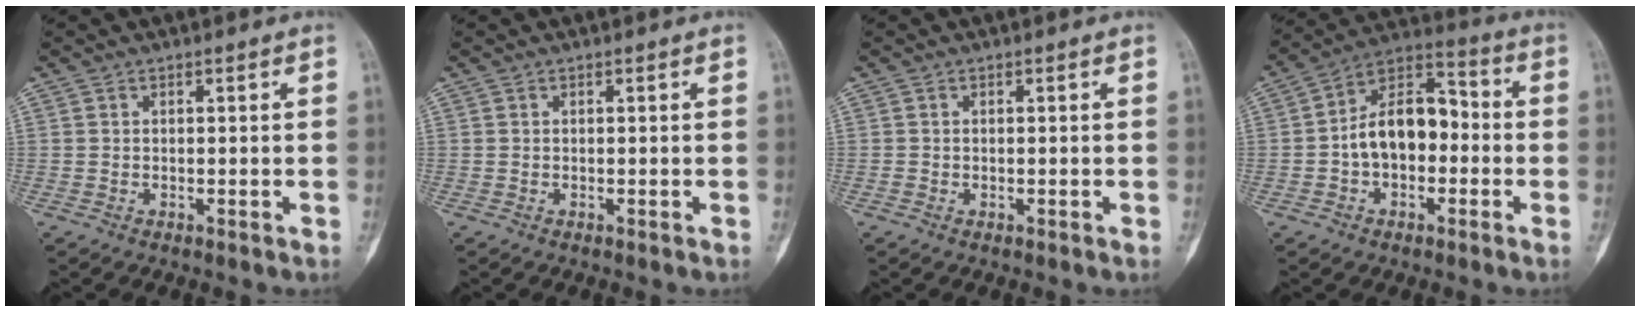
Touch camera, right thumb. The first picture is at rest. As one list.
[{"total": 0.0}, {"total": 0.0}, {"total": 13.2, "force": [-1.6, 8.4, 10.1], "torque": [-0.145, 0.048, -0.036]}]